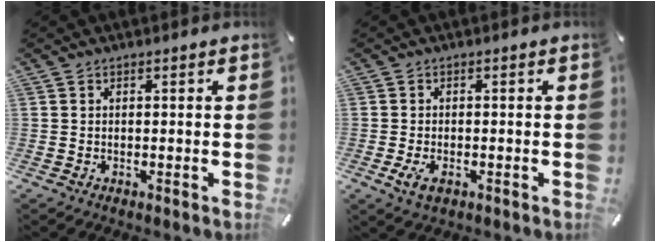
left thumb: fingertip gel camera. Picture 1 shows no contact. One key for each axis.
{"total": 3.3, "fx": -1.4, "fy": 1.7, "fz": 2.4, "tx": -0.061, "ty": -0.003, "tz": -0.027}